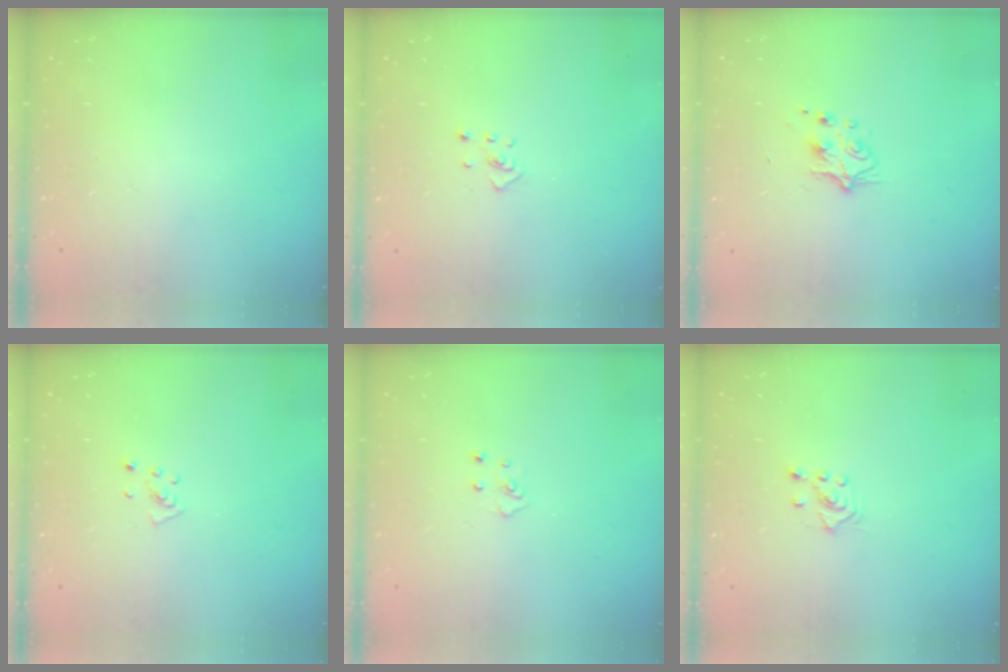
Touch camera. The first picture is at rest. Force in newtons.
{"total": 2.4, "press": 2.3, "slide": 0.4}
{"total": 5.5, "press": 5.4, "slide": 0.7}
{"total": 3.8, "press": 3.8, "slide": 0.4}
{"total": 3.8, "press": 3.8, "slide": 0.3}
{"total": 3.0, "press": 2.9, "slide": 0.7}